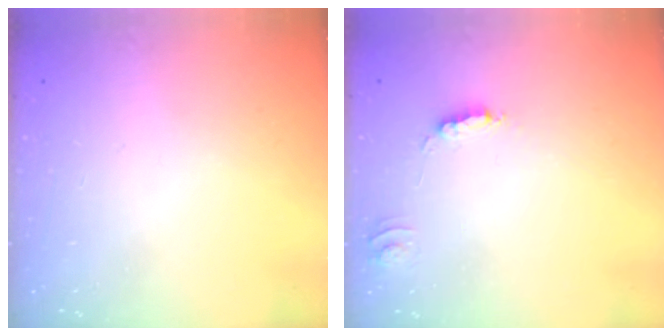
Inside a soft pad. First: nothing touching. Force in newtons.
{"total": 3.4, "press": 3.4, "slide": 0.2}